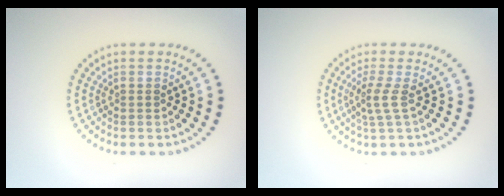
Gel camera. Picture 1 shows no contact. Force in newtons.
{"total": 2.0, "press": 1.3, "slide": 1.5}